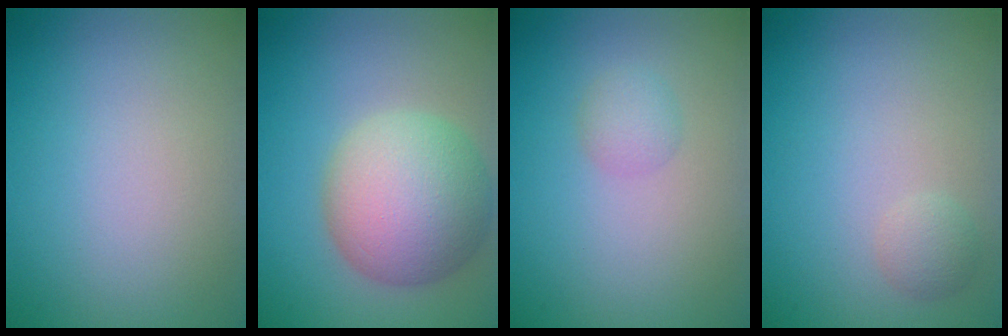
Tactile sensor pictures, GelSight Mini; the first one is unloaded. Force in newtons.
{"total": 8.5, "press": 8.5, "slide": 0.3}
{"total": 1.4, "press": 1.4, "slide": 0.0}
{"total": 1.3, "press": 1.3, "slide": 0.0}